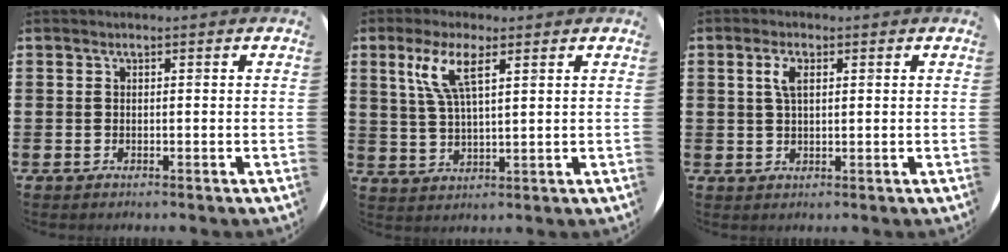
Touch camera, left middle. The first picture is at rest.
{"total": 6.6, "force": [3.6, 1.6, 5.2], "torque": [-0.115, 0.009, 0.062]}
{"total": 3.4, "force": [1.3, 1.6, 2.7], "torque": [-0.058, 0.010, 0.021]}